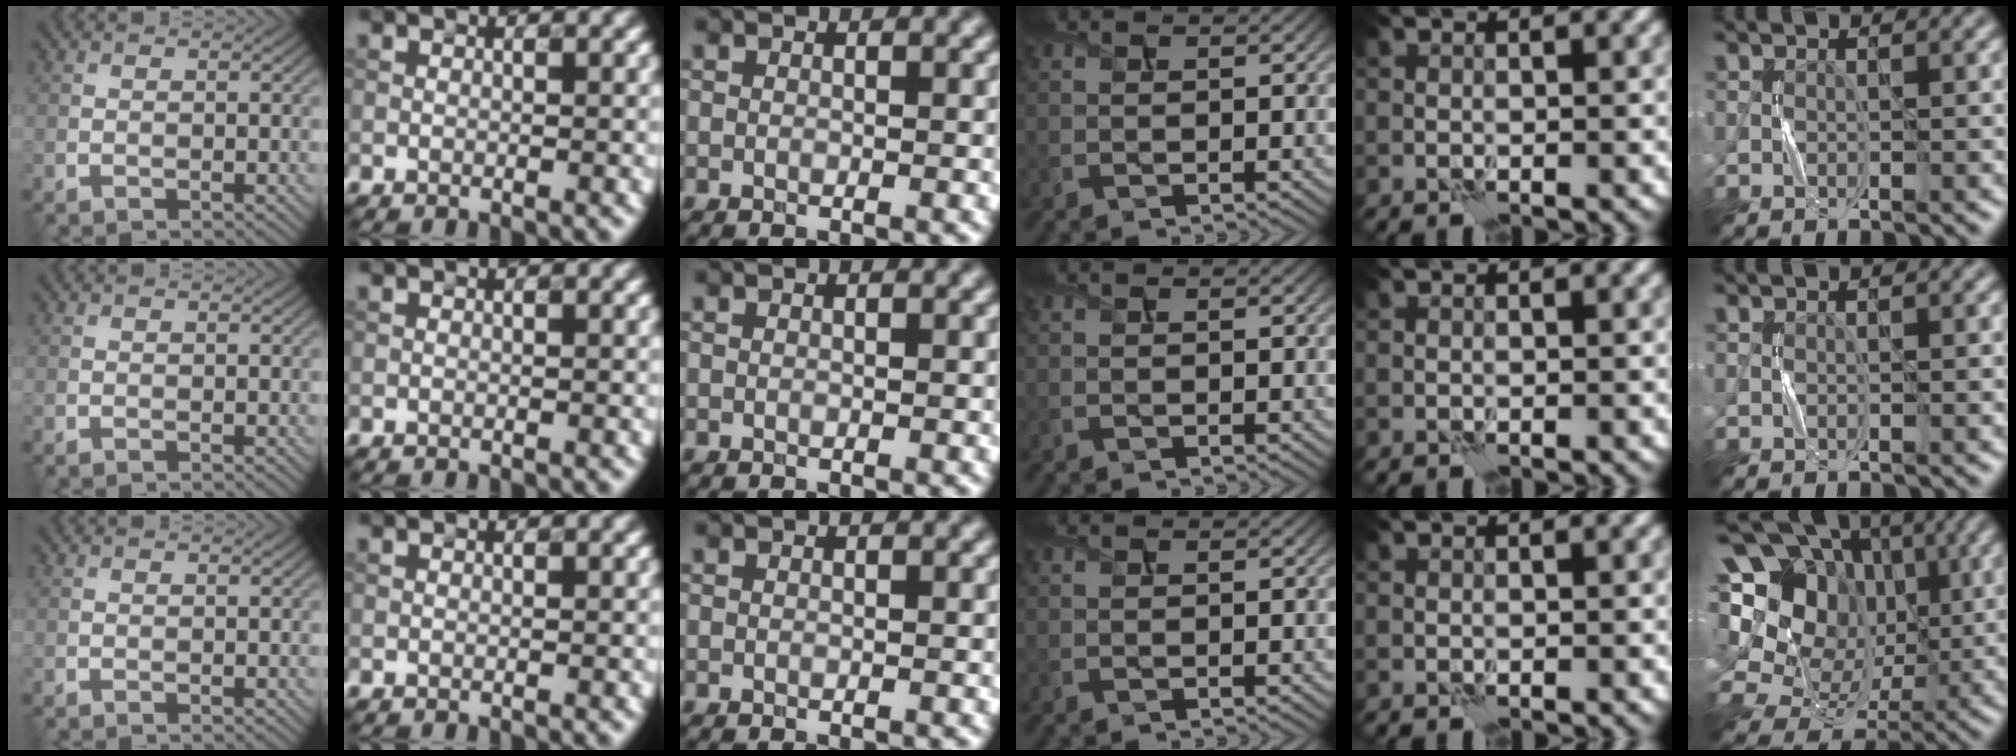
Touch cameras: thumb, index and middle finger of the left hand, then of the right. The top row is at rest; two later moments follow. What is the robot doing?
{"motion": "press", "object": "button"}